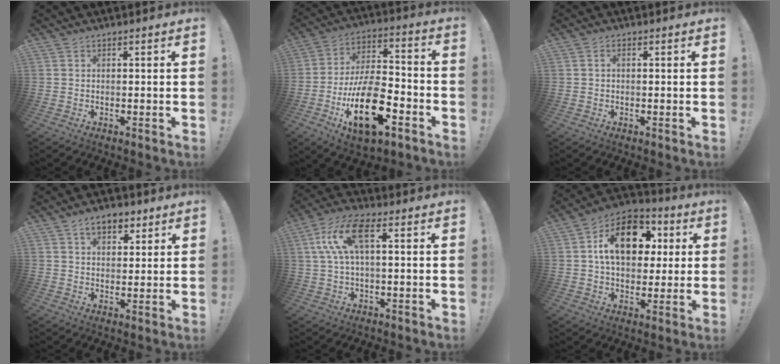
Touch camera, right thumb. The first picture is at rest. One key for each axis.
{"total": 21.8, "fx": -9.3, "fy": 10.2, "fz": 16.9, "tx": -0.311, "ty": 0.053, "tz": -0.148}
{"total": 1.0, "fx": 0.0, "fy": 0.6, "fz": 0.8, "tx": -0.021, "ty": 0.006, "tz": 0.000}
{"total": 7.3, "fx": 4.1, "fy": 4.5, "fz": 4.0, "tx": -0.055, "ty": -0.007, "tz": 0.075}
{"total": 12.1, "fx": 2.9, "fy": 5.1, "fz": 10.6, "tx": -0.216, "ty": 0.009, "tz": 0.055}
{"total": 17.9, "fx": 4.4, "fy": 12.2, "fz": 12.4, "tx": -0.167, "ty": -0.002, "tz": 0.079}